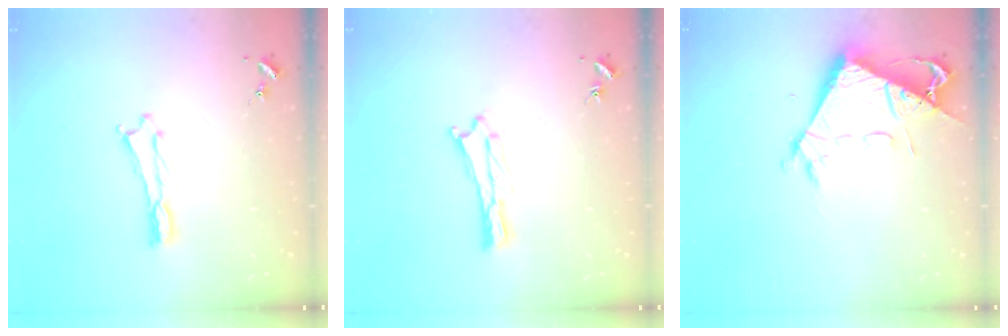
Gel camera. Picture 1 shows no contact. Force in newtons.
{"total": 0.0}
{"total": 7.1, "press": 7.1, "slide": 0.8}